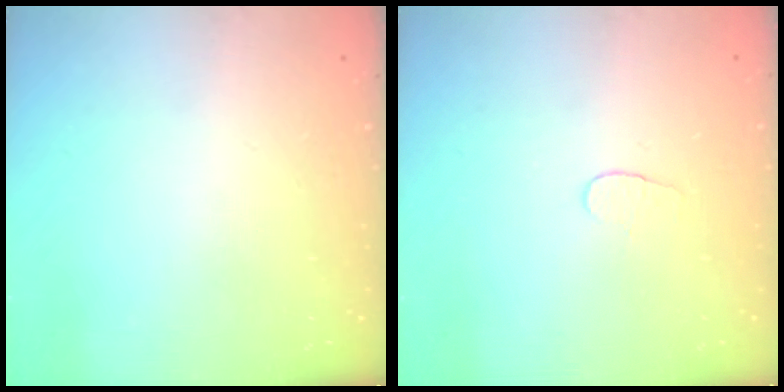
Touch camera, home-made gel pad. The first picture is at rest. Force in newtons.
{"total": 4.1, "press": 4.1, "slide": 0.3}